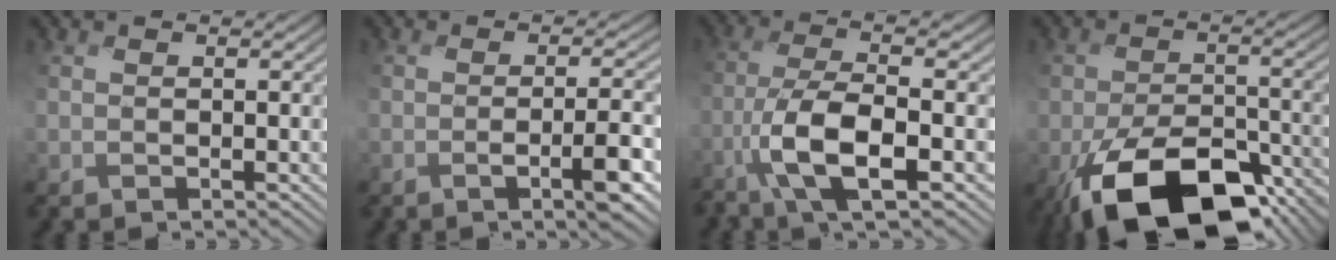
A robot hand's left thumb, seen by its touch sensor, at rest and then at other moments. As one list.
[{"total": 4.8, "force": [-1.3, 0.8, 4.5], "torque": [-0.073, 0.003, -0.025]}, {"total": 9.2, "force": [-3.5, 2.2, 8.2], "torque": [-0.158, -0.001, -0.081]}, {"total": 14.7, "force": [-8.7, 6.9, 9.7], "torque": [-0.184, -0.026, -0.140]}]